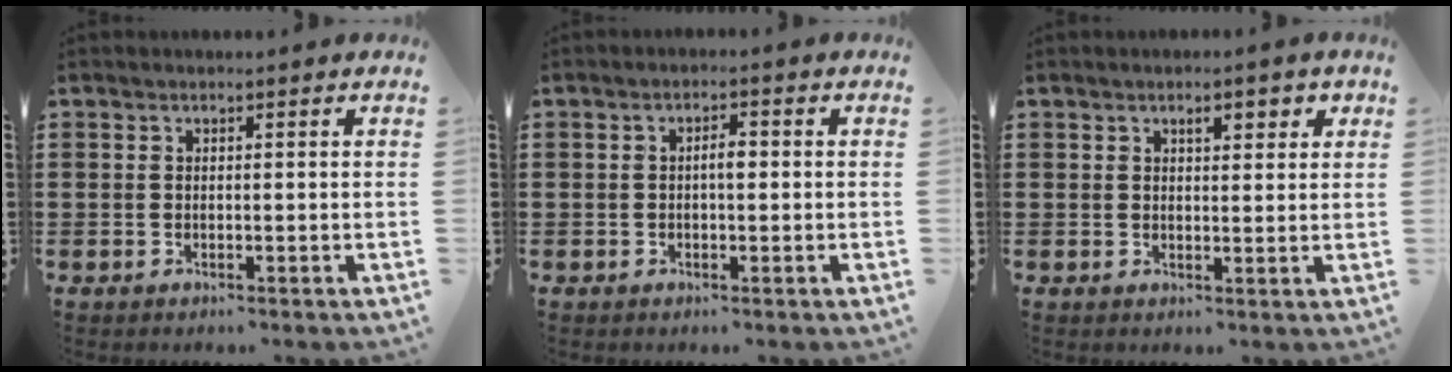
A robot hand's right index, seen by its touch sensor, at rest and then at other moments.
{"total": 2.2, "force": [-0.1, 0.7, 2.1], "torque": [-0.038, 0.004, -0.004]}
{"total": 2.6, "force": [1.2, 1.0, 2.1], "torque": [-0.028, -0.001, 0.015]}